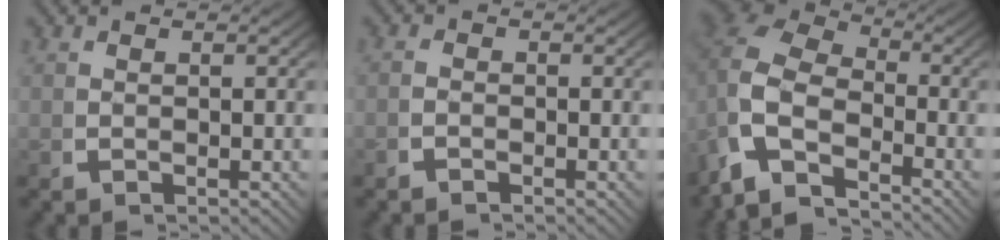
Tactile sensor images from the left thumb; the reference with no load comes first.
{"total": 1.0, "force": [-0.9, 0.4, 0.1], "torque": [0.001, -0.005, -0.019]}
{"total": 11.7, "force": [-1.6, 9.0, 7.2], "torque": [-0.145, -0.025, -0.040]}